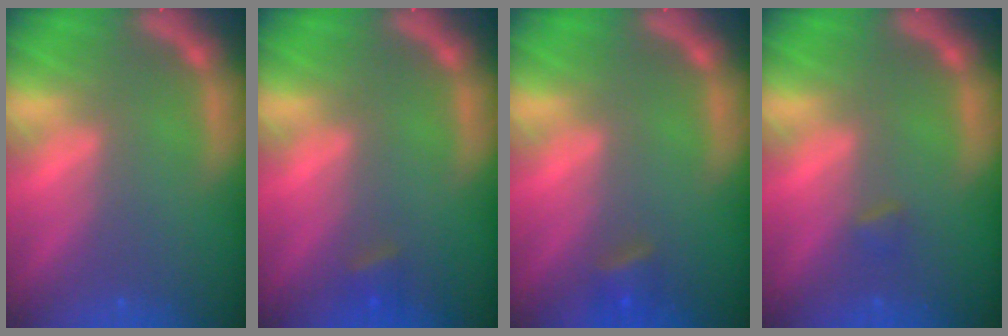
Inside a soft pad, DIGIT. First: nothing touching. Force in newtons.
{"total": 1.4}
{"total": 1.9}
{"total": 0.9}